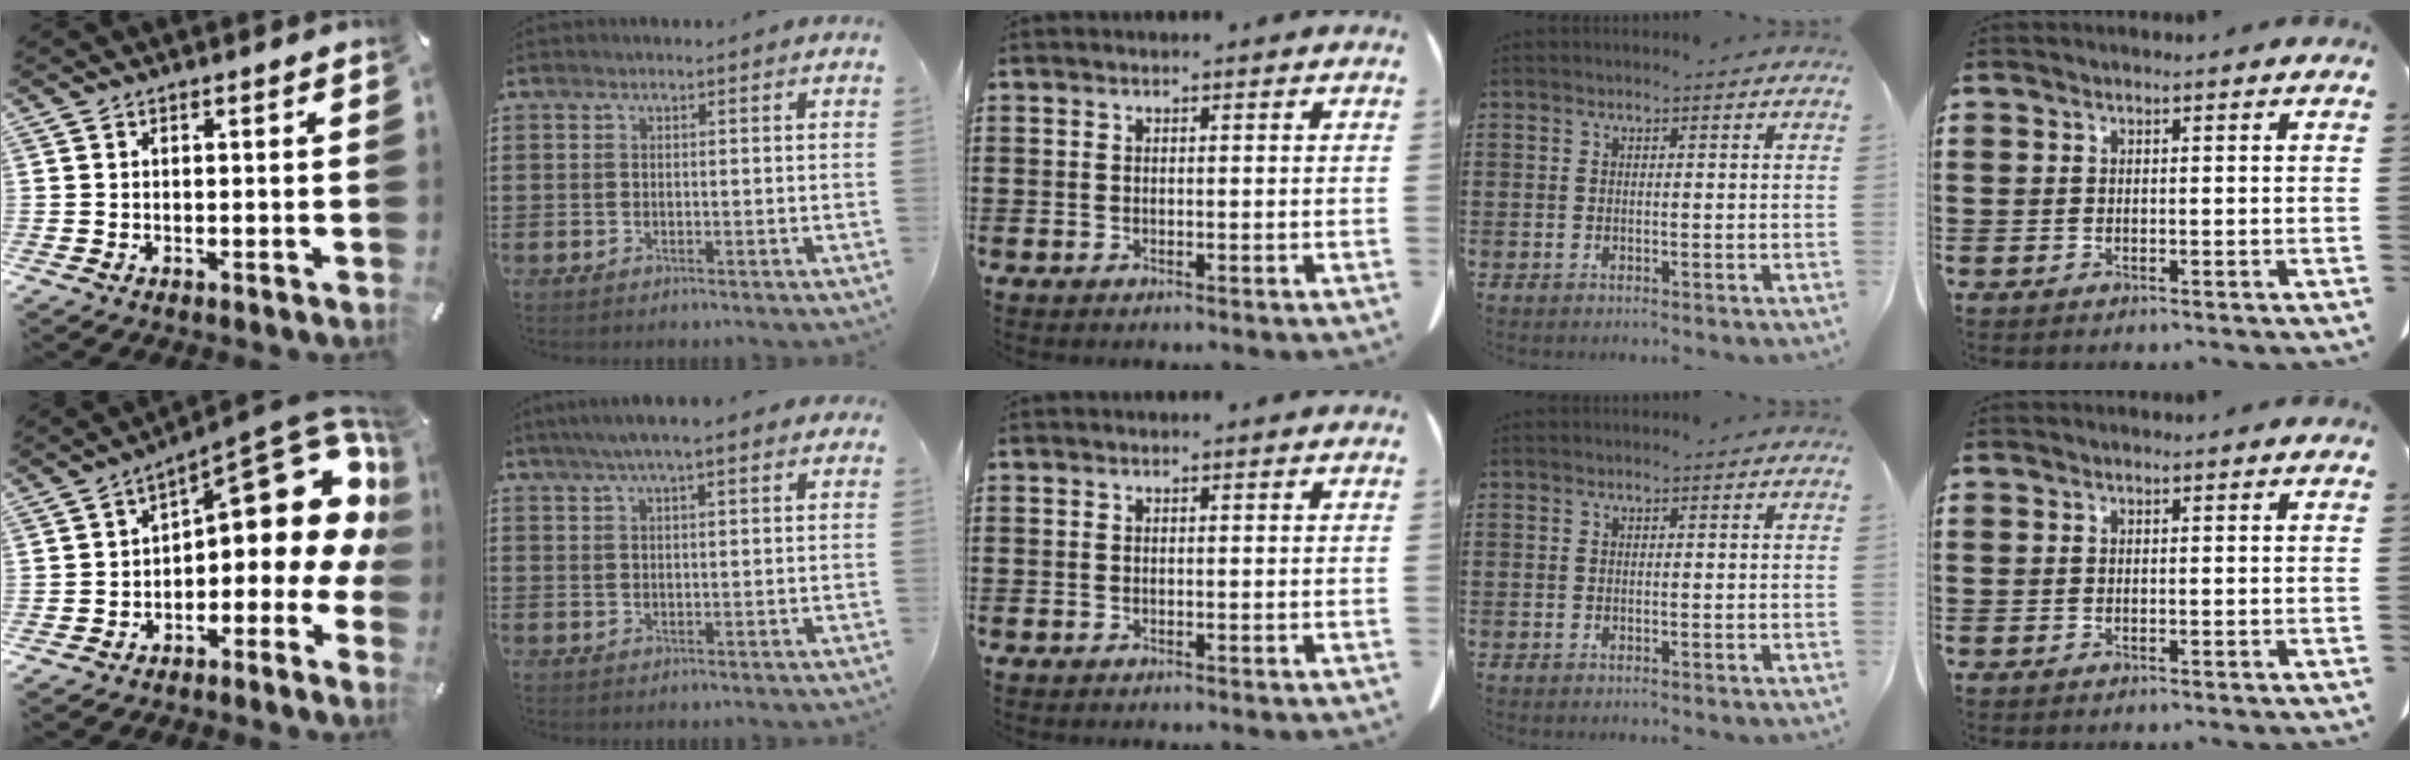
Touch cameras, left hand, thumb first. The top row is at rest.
{"thumb": {"total": 15.5, "force": [7.0, 7.2, 11.9], "torque": [-0.142, -0.061, 0.113]}, "index": {"total": 5.0, "force": [3.4, 0.5, 3.6], "torque": [-0.075, 0.004, 0.060]}}